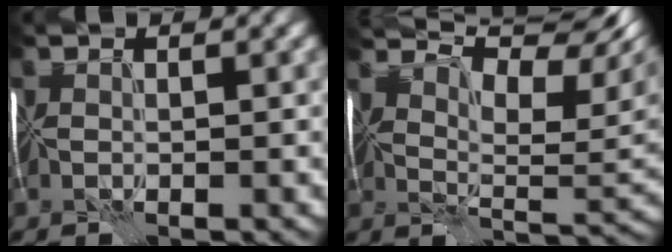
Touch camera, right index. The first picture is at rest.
{"total": 12.6, "force": [8.1, 3.9, 8.9], "torque": [-0.139, 0.018, 0.114]}